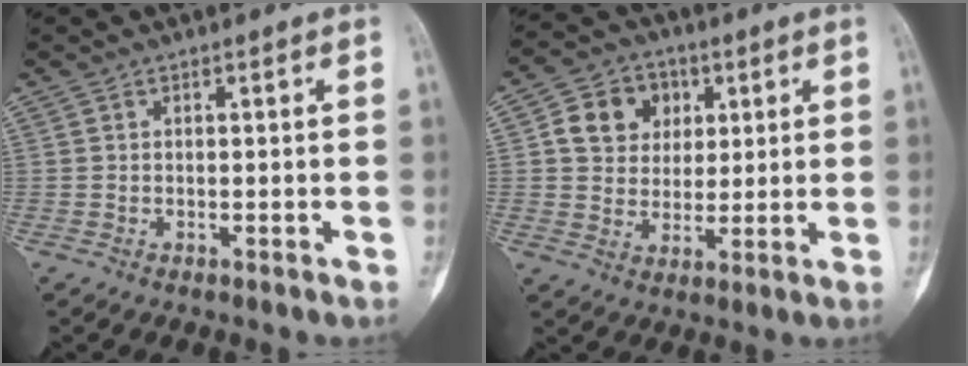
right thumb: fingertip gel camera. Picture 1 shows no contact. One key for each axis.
{"total": 9.9, "fx": 2.9, "fy": 8.4, "fz": 4.4, "tx": -0.033, "ty": -0.004, "tz": 0.046}